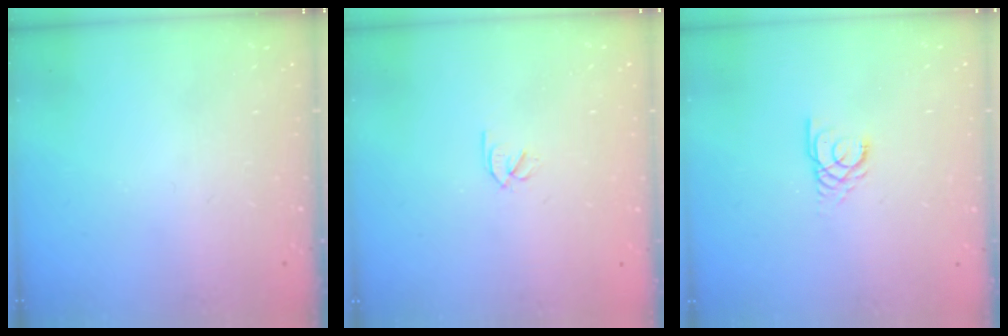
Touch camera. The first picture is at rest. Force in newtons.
{"total": 1.8, "press": 1.7, "slide": 0.5}
{"total": 2.9, "press": 2.9, "slide": 0.3}